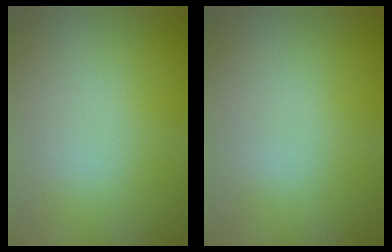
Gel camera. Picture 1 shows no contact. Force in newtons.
{"total": 0.0}